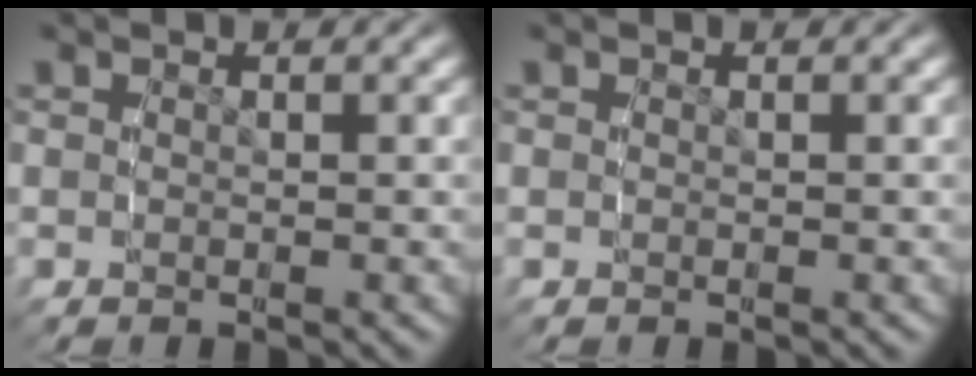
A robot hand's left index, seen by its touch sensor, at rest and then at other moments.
{"total": 0.0}